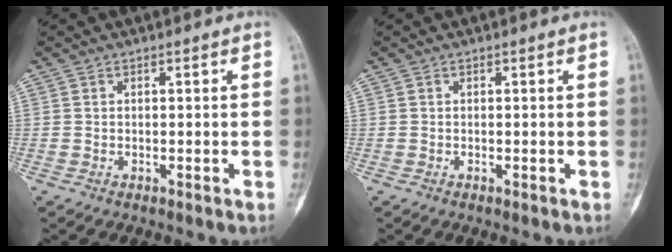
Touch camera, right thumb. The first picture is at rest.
{"total": 0.0}